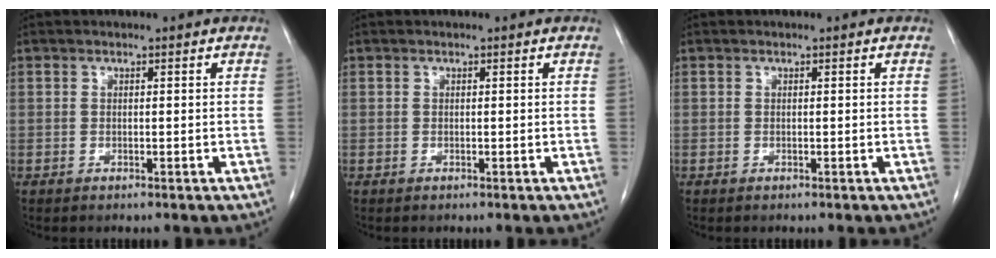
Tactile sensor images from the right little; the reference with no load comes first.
{"total": 0.0}
{"total": 0.0}